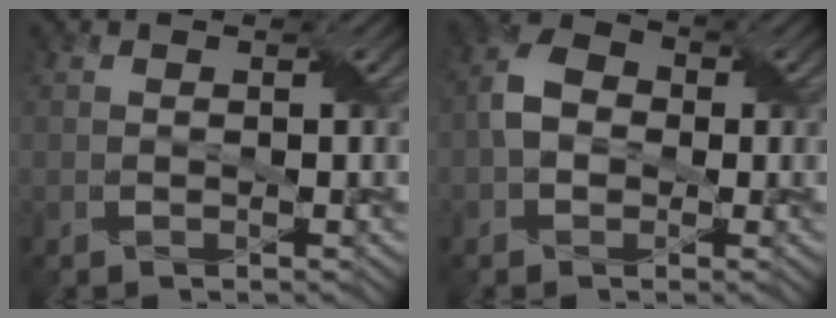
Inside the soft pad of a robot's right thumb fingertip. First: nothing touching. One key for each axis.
{"total": 4.6, "fx": -0.6, "fy": 3.7, "fz": 2.7, "tx": -0.057, "ty": 0.009, "tz": -0.018}